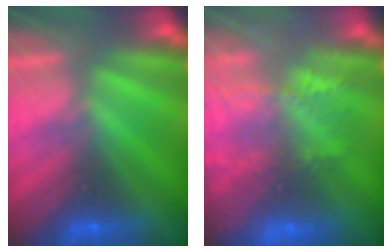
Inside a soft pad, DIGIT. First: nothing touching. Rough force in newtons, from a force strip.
{"total": 5.7}